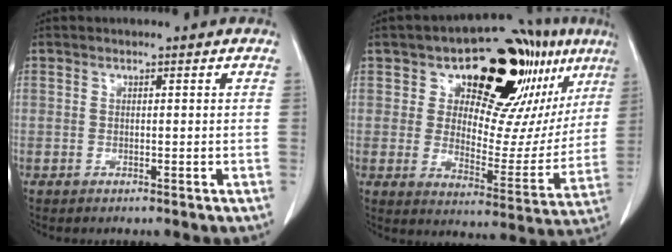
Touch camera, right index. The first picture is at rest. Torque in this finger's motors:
{"motor_torque": [0.26, 0.57, 0.17, 0.06]}